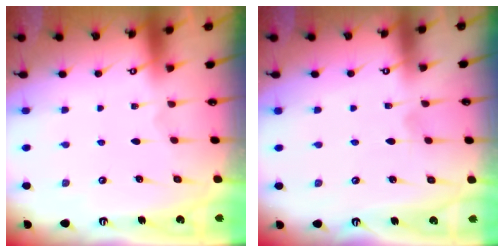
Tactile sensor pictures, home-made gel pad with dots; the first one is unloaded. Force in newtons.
{"total": 2.5, "press": 2.5, "slide": 0.4}